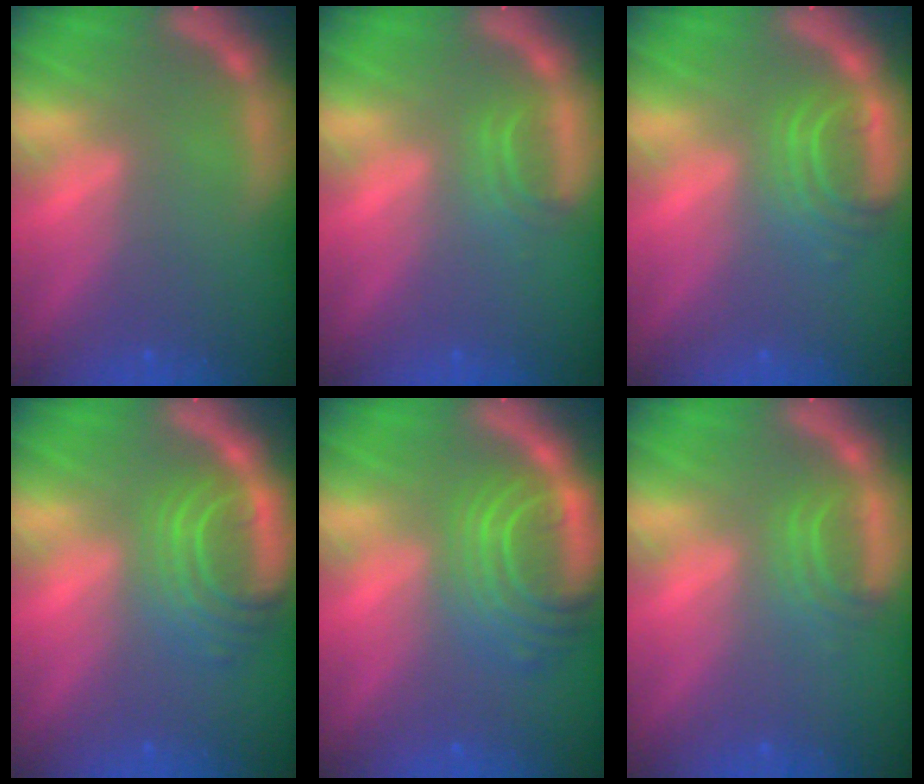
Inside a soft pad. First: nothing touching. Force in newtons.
{"total": 1.9}
{"total": 4.0}
{"total": 6.1}
{"total": 7.5}
{"total": 2.5}